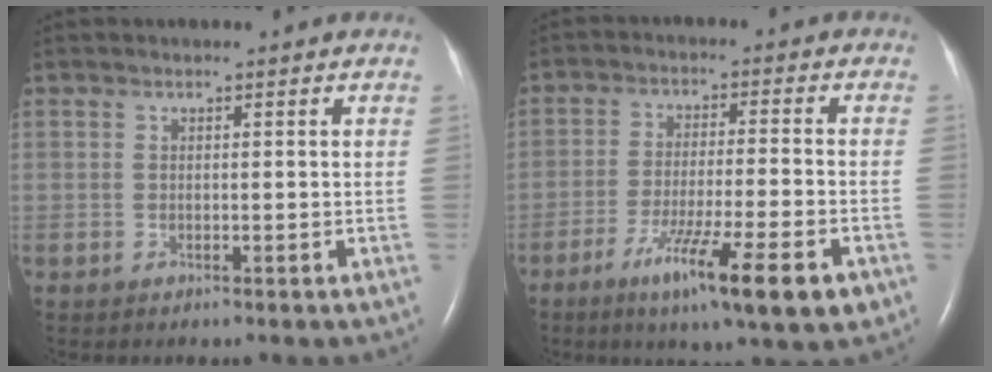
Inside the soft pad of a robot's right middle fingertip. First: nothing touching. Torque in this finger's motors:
{"motor_torque": [1.28, -0.85, 0.27, 0.15]}